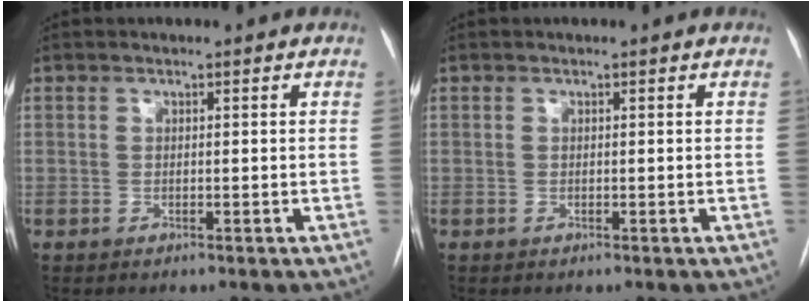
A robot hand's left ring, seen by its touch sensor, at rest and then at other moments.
{"total": 0.0}